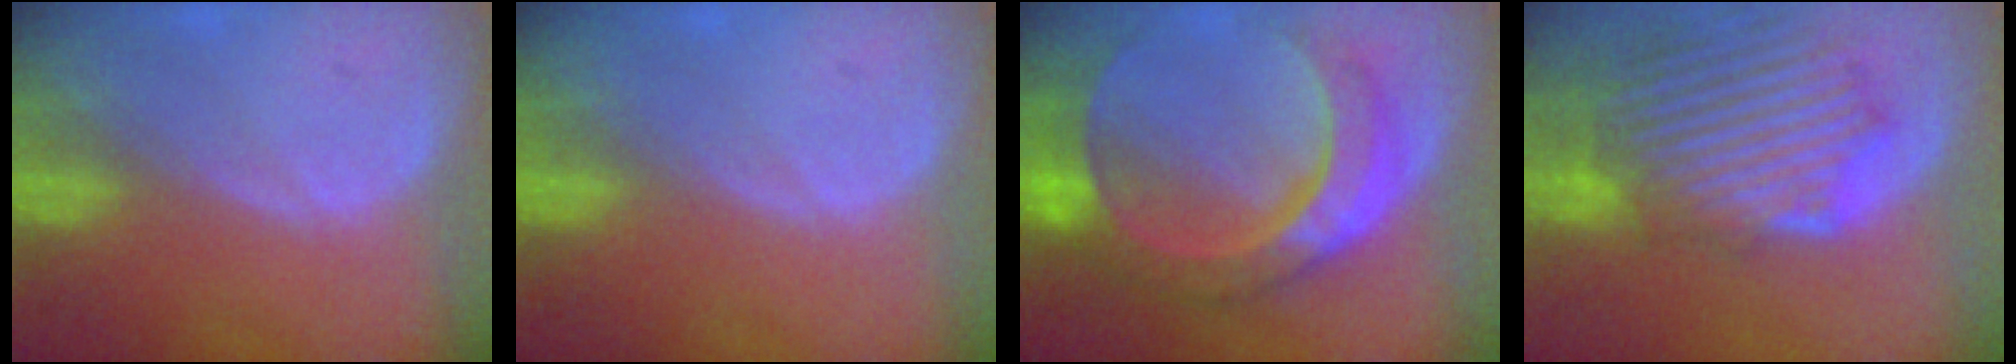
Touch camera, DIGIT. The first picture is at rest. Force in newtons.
{"total": 0.0}
{"total": 11.0, "press": 11.0, "slide": 0.9}
{"total": 11.8, "press": 11.1, "slide": 4.0}